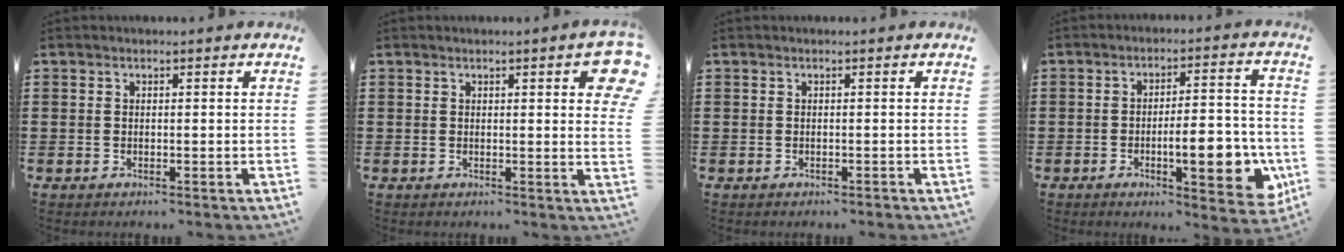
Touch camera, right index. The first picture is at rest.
{"total": 3.6, "force": [1.7, 0.6, 3.1], "torque": [-0.048, -0.002, 0.025]}
{"total": 0.0}
{"total": 9.3, "force": [-2.7, 3.2, 8.3], "torque": [-0.111, -0.005, -0.044]}